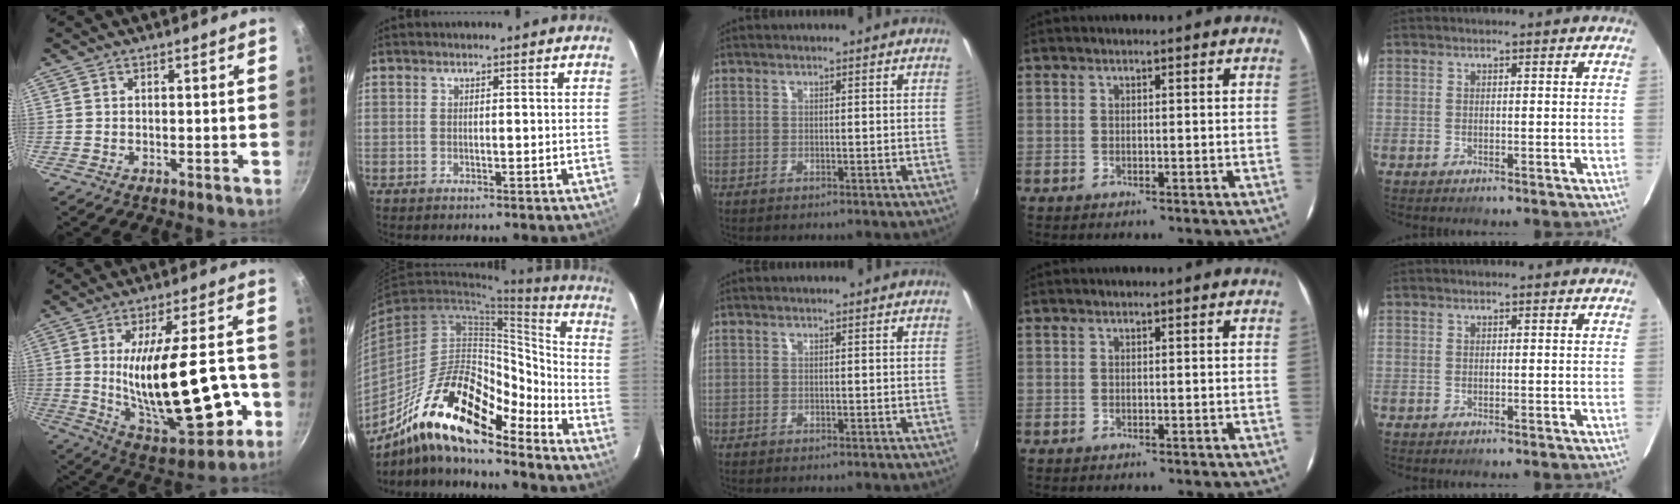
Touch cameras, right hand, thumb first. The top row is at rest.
{"thumb": {"total": 24.3, "force": [-3.7, 9.8, 22.0], "torque": [-0.322, 0.002, -0.034]}, "index": {"total": 21.7, "force": [-15.7, 6.3, 13.5], "torque": [-0.231, -0.001, -0.280]}}